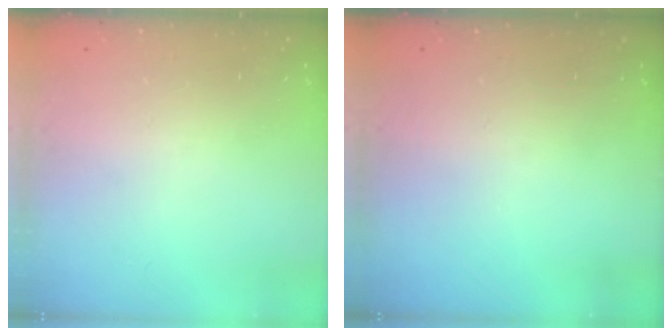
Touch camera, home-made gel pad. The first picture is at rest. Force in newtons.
{"total": 0.0}